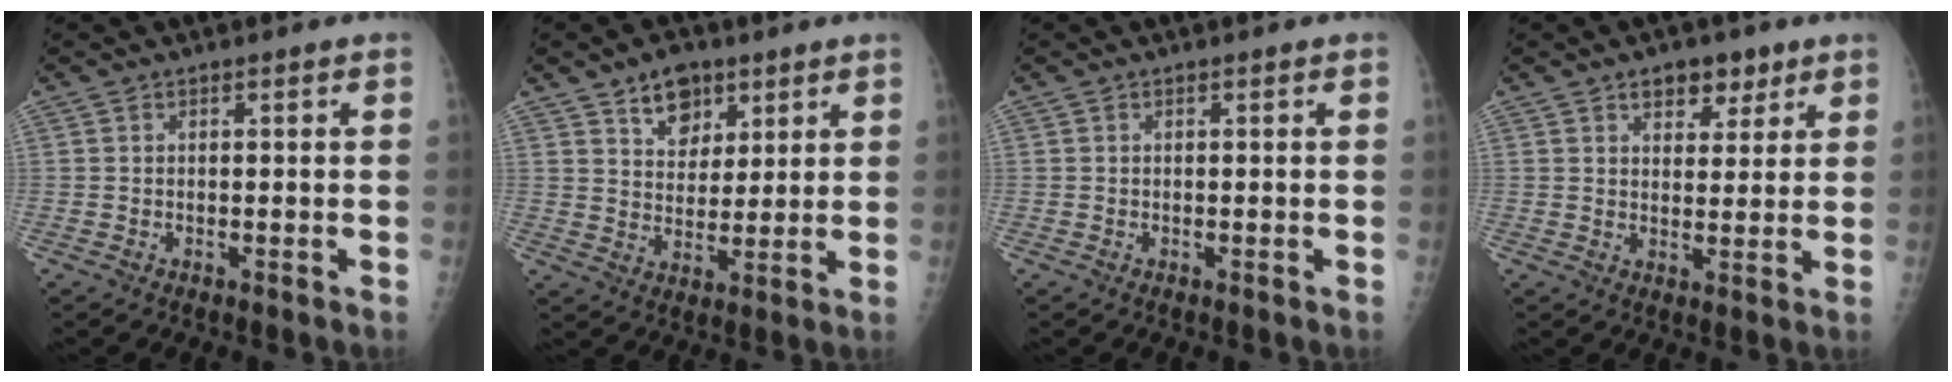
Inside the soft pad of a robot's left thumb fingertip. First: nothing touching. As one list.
[{"total": 8.0, "force": [4.8, 5.2, 3.7], "torque": [-0.029, -0.026, 0.081]}, {"total": 0.0}, {"total": 6.1, "force": [3.7, 3.6, 3.2], "torque": [-0.014, -0.017, 0.053]}]